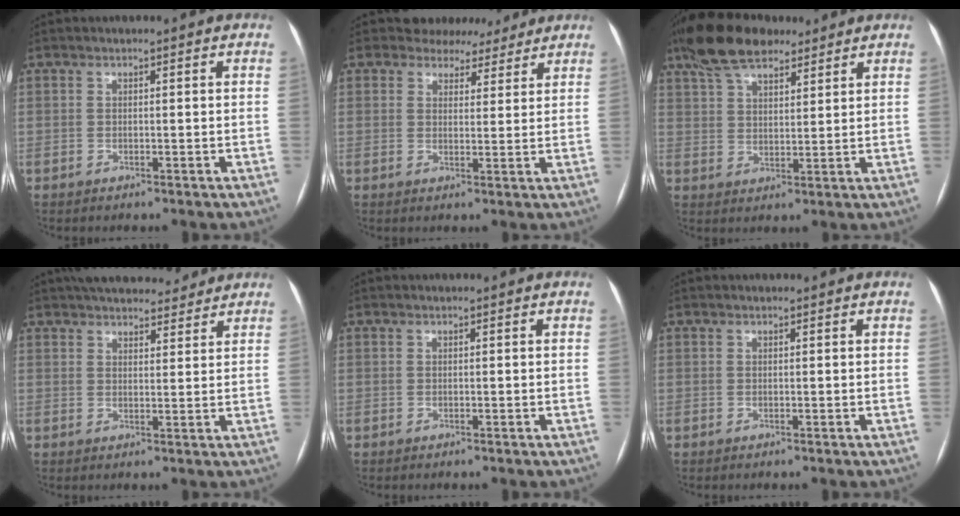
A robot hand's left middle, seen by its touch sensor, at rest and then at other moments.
{"total": 5.9, "force": [5.2, 3.0, 0.2], "torque": [0.007, 0.004, 0.057]}
{"total": 11.0, "force": [8.4, 4.2, 5.7], "torque": [-0.111, 0.030, 0.150]}
{"total": 12.5, "force": [11.1, 3.6, 4.4], "torque": [-0.051, 0.023, 0.153]}
{"total": 0.0}
{"total": 0.0}